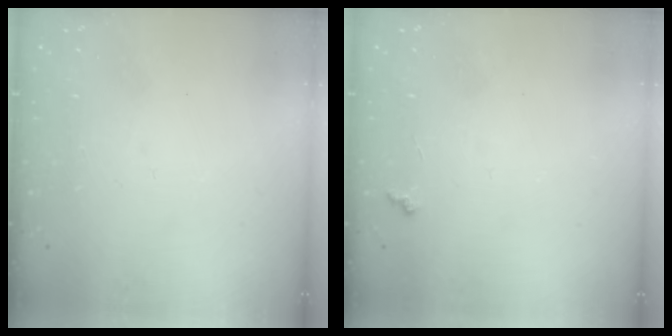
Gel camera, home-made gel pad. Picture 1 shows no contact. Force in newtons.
{"total": 4.8, "press": 4.8, "slide": 0.5}